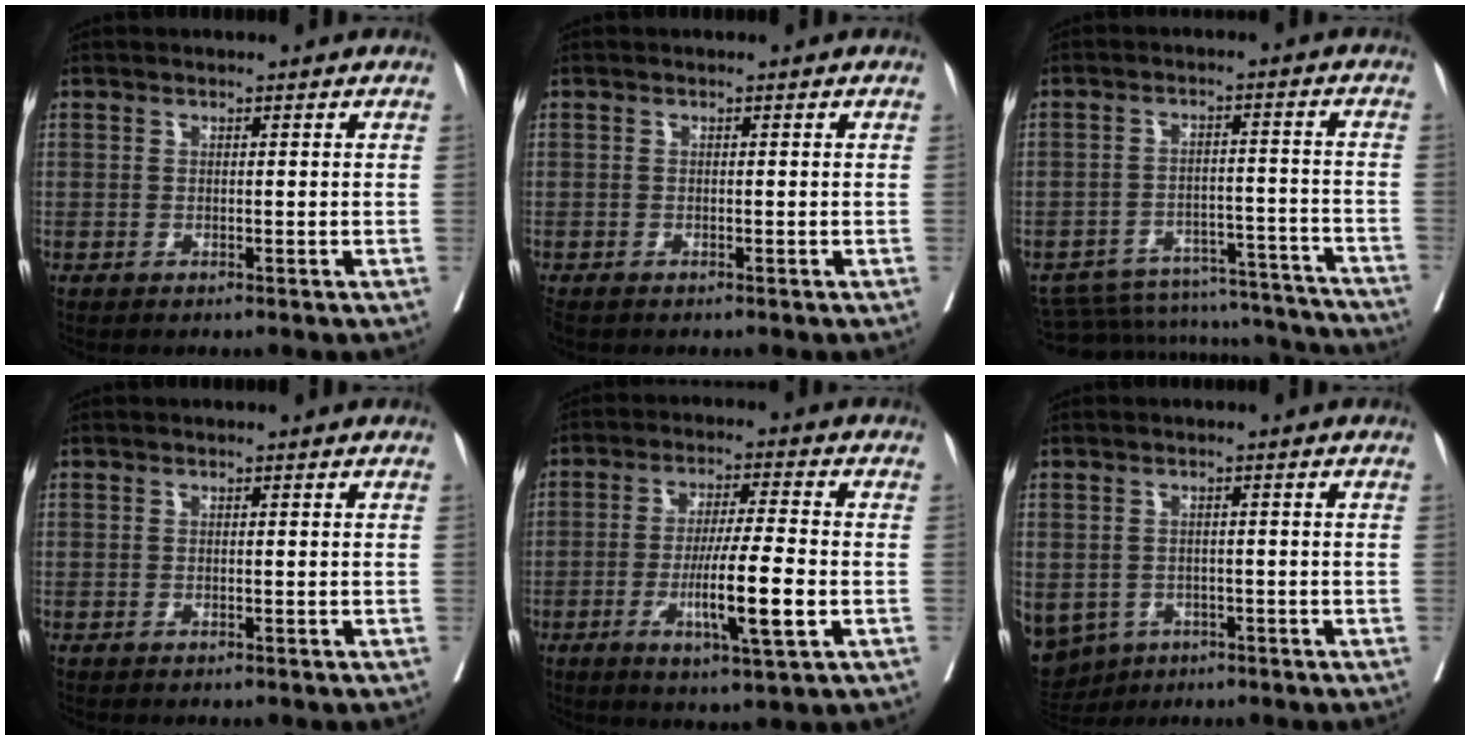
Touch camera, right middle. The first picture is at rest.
{"total": 1.2, "force": [-1.0, 0.4, 0.4], "torque": [-0.013, -0.005, -0.018]}
{"total": 19.6, "force": [-18.8, 4.1, 4.1], "torque": [-0.058, 0.018, -0.242]}
{"total": 0.5, "force": [-0.5, 0.1, 0.1], "torque": [-0.001, -0.001, -0.009]}
{"total": 10.1, "force": [-3.0, 0.2, 9.7], "torque": [-0.169, -0.017, -0.053]}
{"total": 14.0, "force": [-6.4, 11.4, 5.1], "torque": [-0.157, -0.006, -0.079]}